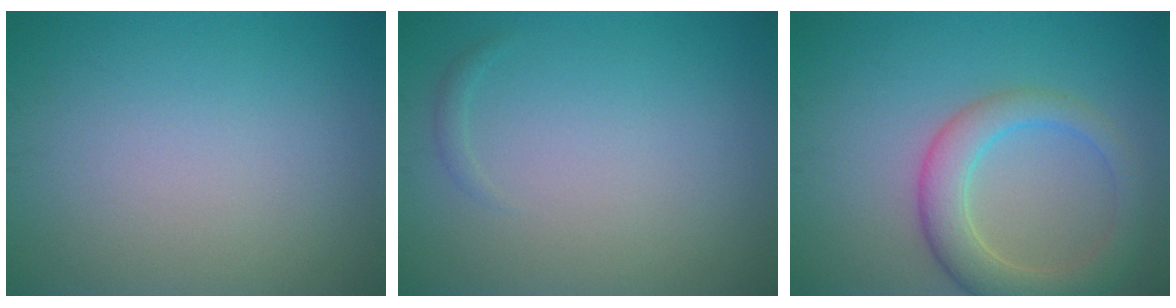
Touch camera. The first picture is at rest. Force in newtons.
{"total": 0.5, "press": 0.5, "slide": 0.0}
{"total": 4.9, "press": 4.9, "slide": 0.3}